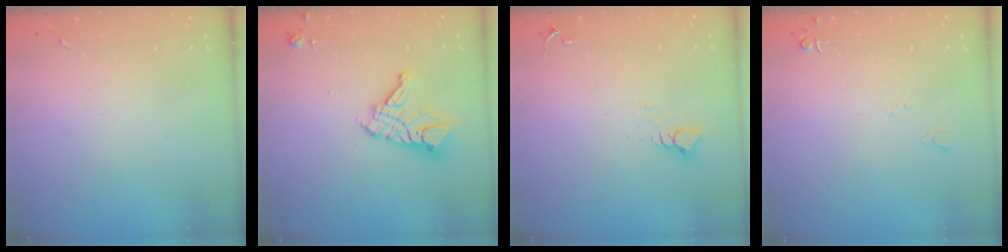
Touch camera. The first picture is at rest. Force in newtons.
{"total": 14.0, "press": 13.9, "slide": 1.5}
{"total": 3.9, "press": 3.9, "slide": 0.4}
{"total": 4.6, "press": 4.6, "slide": 0.7}